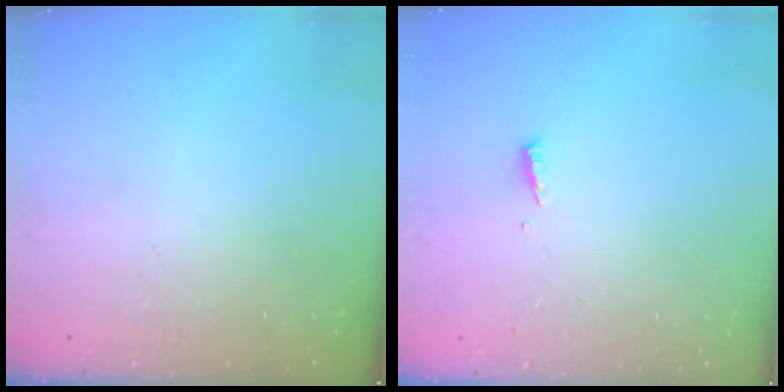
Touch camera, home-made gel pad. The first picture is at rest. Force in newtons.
{"total": 3.1, "press": 3.1, "slide": 0.3}